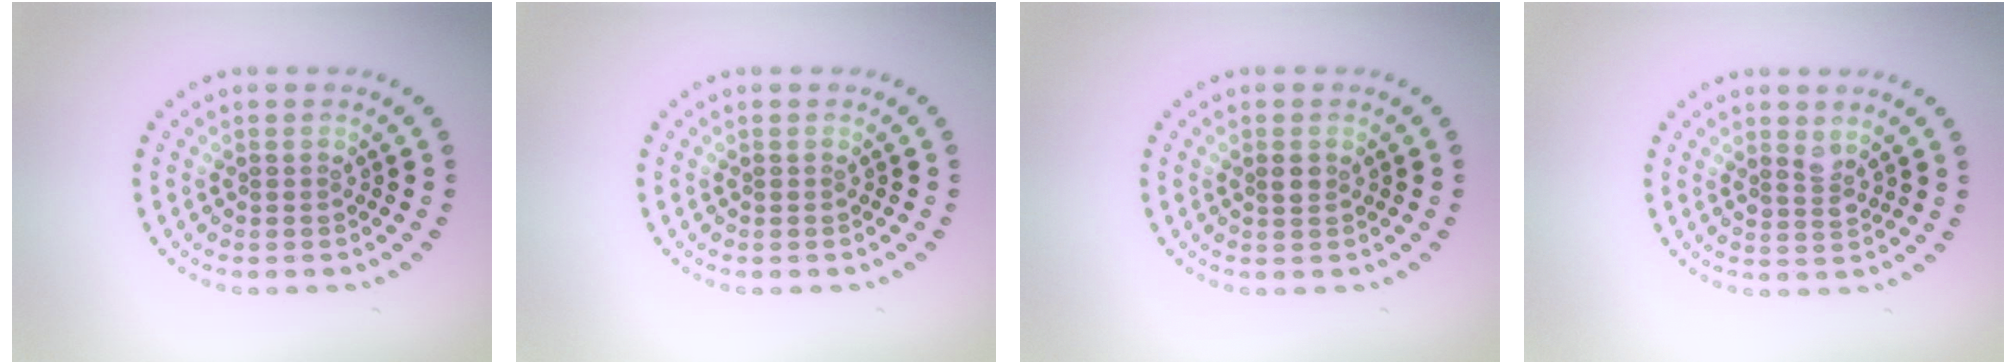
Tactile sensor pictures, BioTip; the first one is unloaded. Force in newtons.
{"total": 0.0}
{"total": 1.0, "press": 1.0, "slide": 0.4}
{"total": 1.6, "press": 1.4, "slide": 0.9}